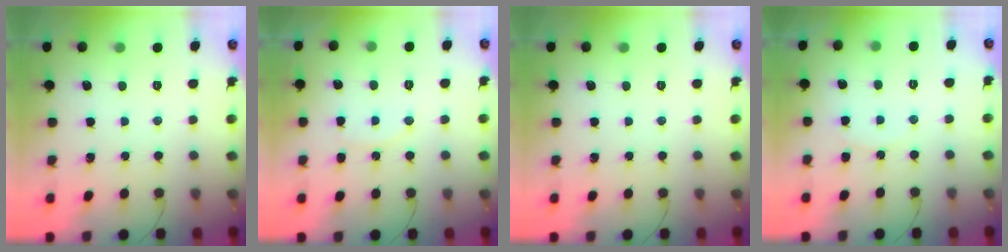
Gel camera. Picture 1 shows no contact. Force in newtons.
{"total": 6.4, "press": 6.4, "slide": 0.3}
{"total": 0.0}
{"total": 5.9, "press": 5.9, "slide": 0.7}